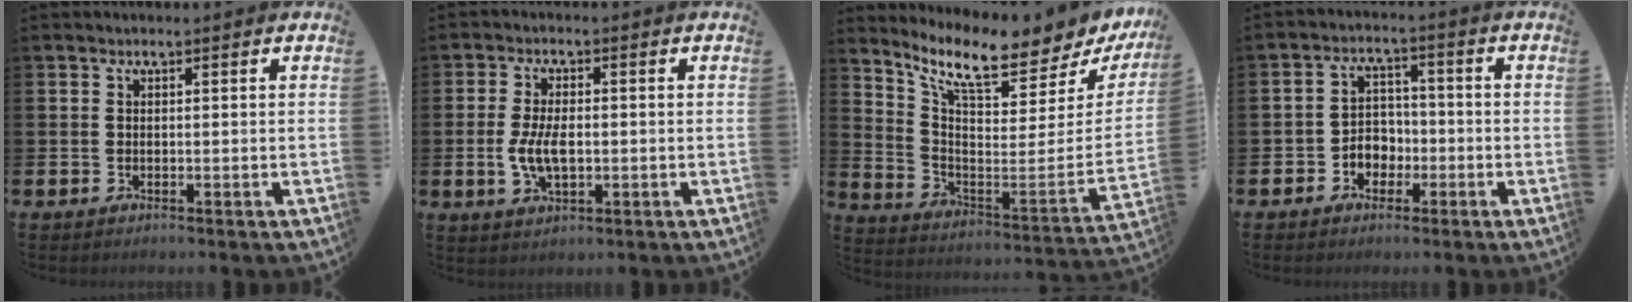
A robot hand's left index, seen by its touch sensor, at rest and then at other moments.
{"total": 4.9, "force": [-0.3, 2.5, 4.2], "torque": [-0.083, 0.003, -0.008]}
{"total": 9.3, "force": [7.8, 1.6, 4.8], "torque": [-0.119, -0.073, 0.127]}
{"total": 3.6, "force": [-1.6, 3.0, 1.1], "torque": [-0.027, 0.003, -0.040]}